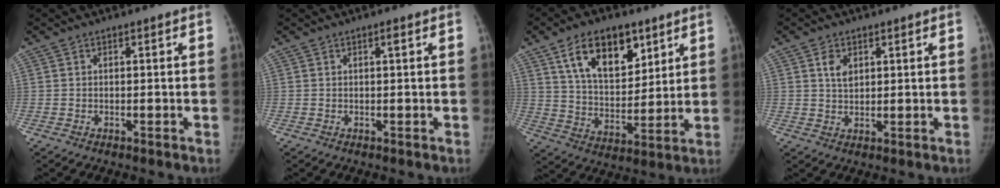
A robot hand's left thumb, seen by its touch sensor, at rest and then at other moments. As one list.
[{"total": 0.7, "force": [0.2, 0.1, 0.7], "torque": [-0.011, 0.001, 0.001]}, {"total": 15.6, "force": [8.3, 8.7, 10.0], "torque": [-0.125, -0.040, 0.151]}, {"total": 3.4, "force": [1.4, 2.3, 2.0], "torque": [-0.027, -0.008, 0.027]}]